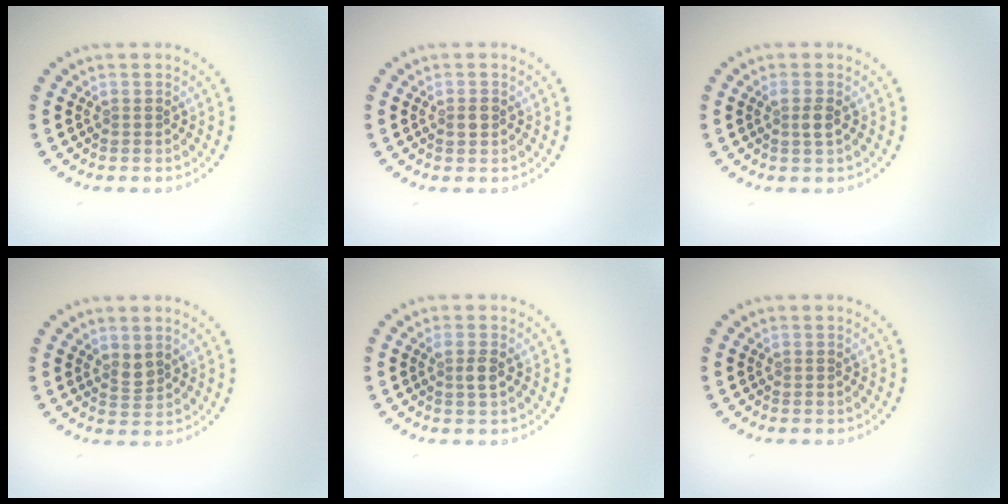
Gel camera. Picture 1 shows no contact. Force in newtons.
{"total": 1.1, "press": 1.1, "slide": 0.2}
{"total": 1.3, "press": 1.1, "slide": 0.6}
{"total": 1.5, "press": 1.2, "slide": 0.9}
{"total": 1.3, "press": 1.1, "slide": 0.6}
{"total": 0.0}